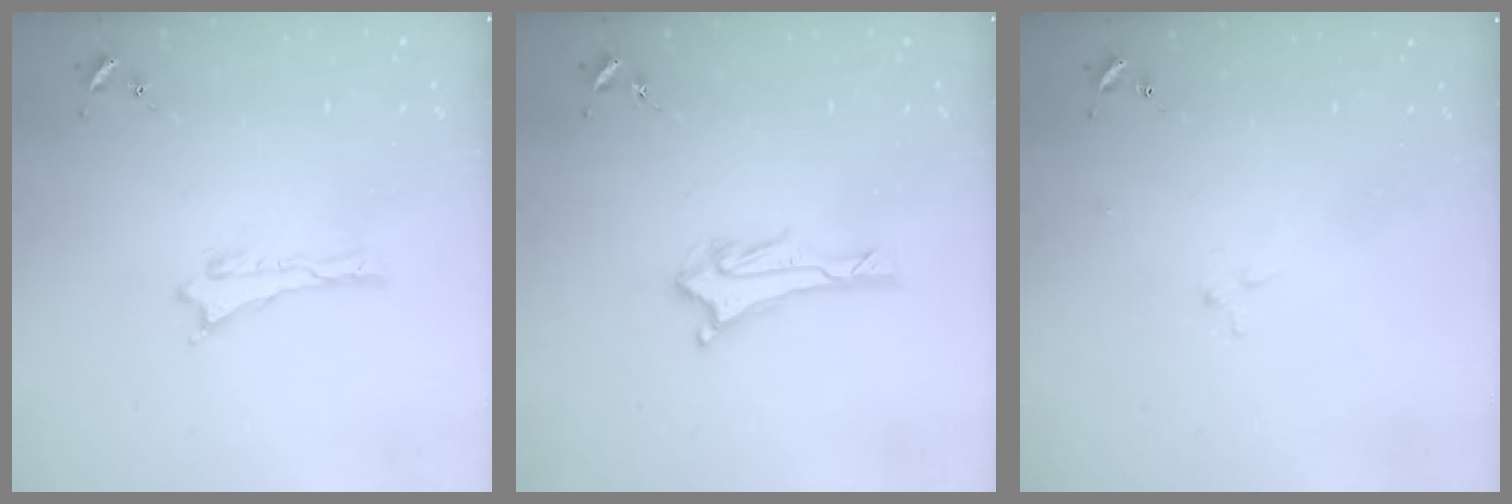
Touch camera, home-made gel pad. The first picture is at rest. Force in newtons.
{"total": 2.9, "press": 2.8, "slide": 0.7}
{"total": 2.9, "press": 2.9, "slide": 0.3}